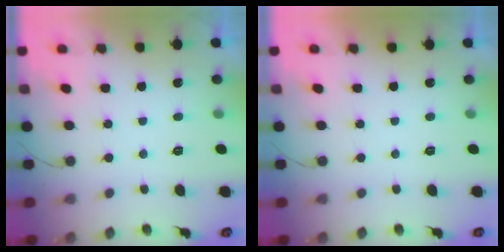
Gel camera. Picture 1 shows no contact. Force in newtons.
{"total": 1.7, "press": 1.7, "slide": 0.1}